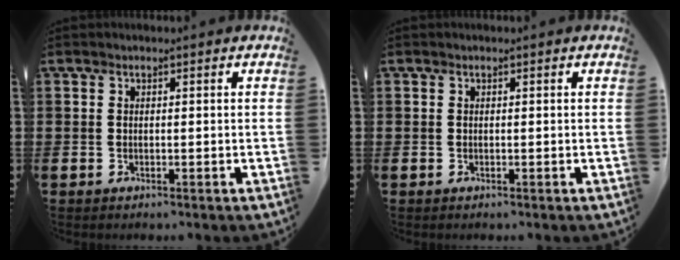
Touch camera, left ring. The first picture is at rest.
{"total": 0.0}